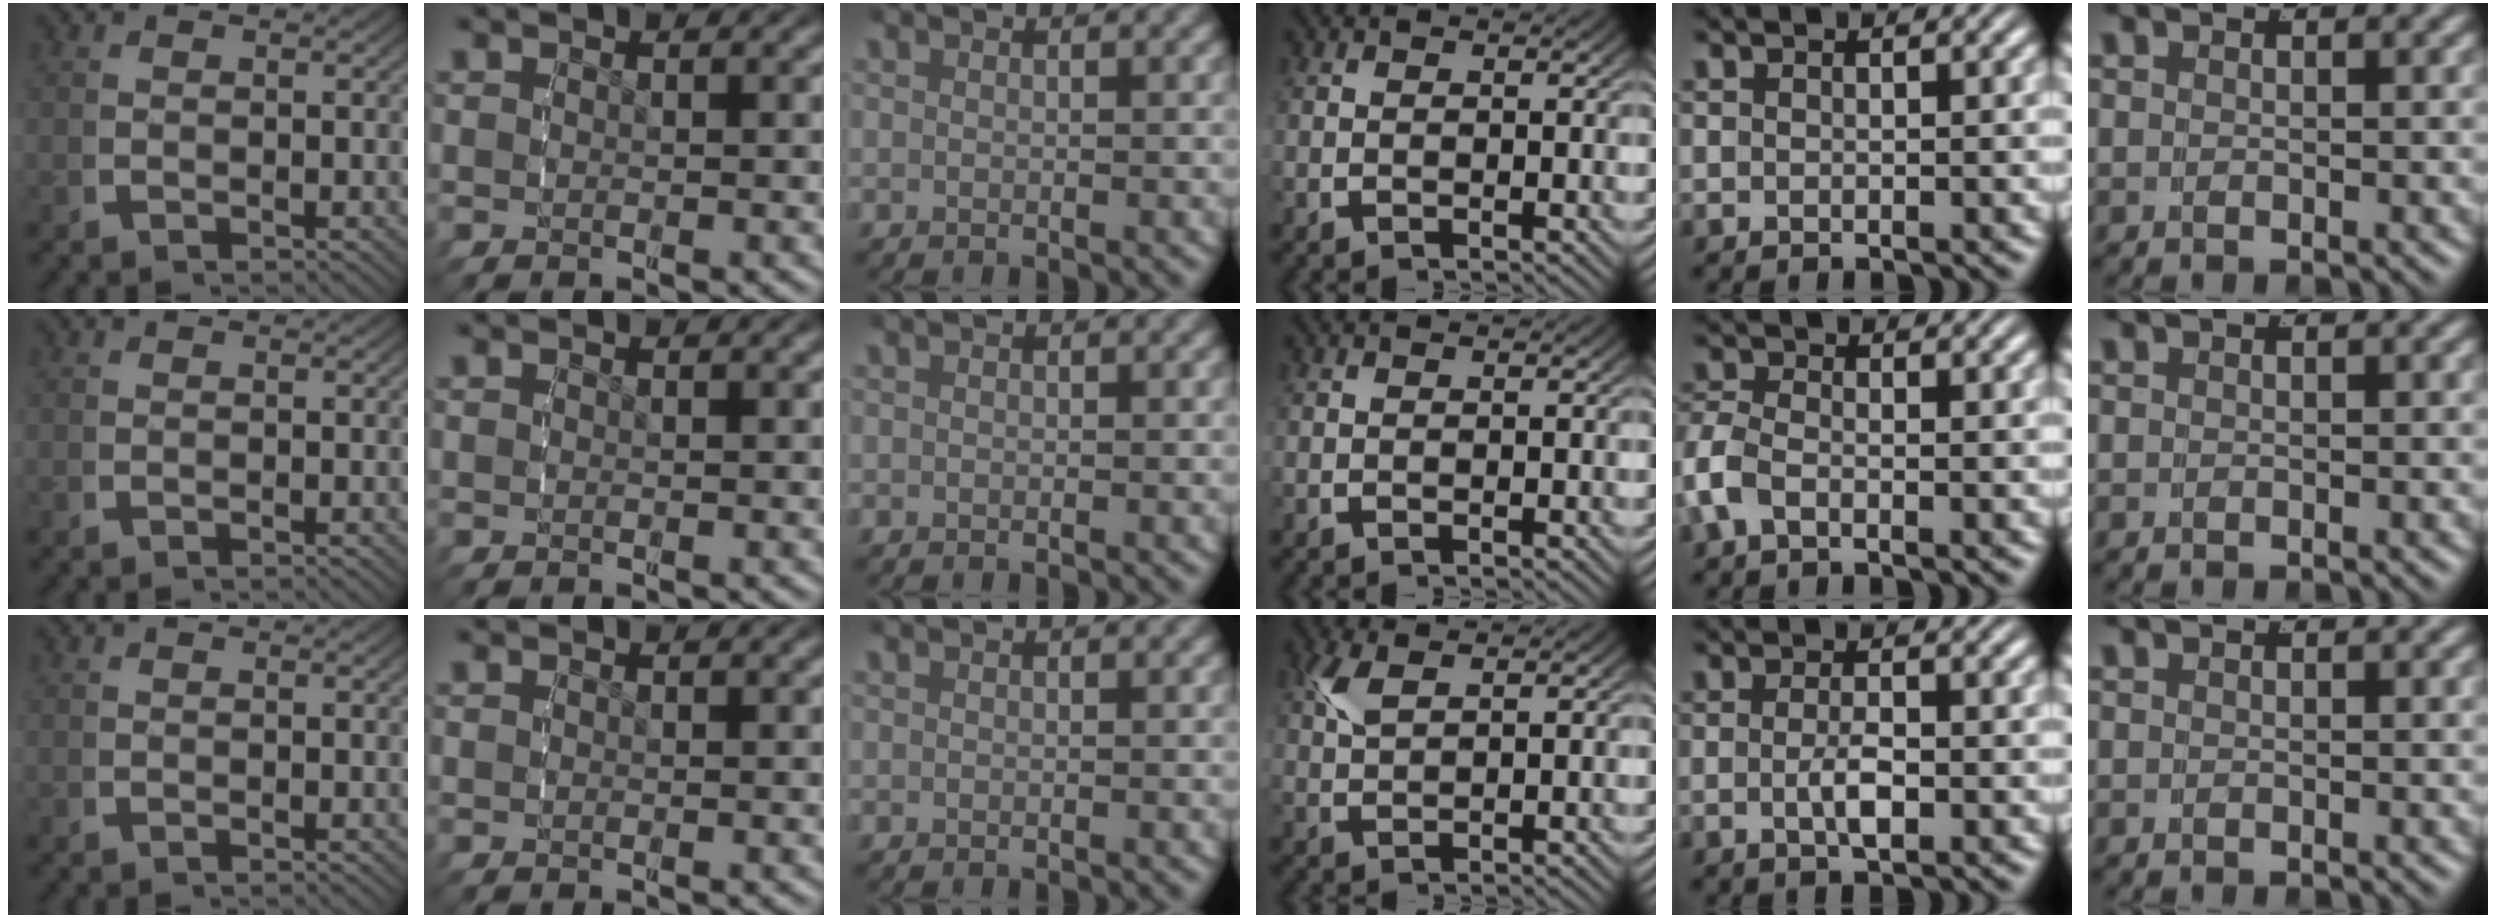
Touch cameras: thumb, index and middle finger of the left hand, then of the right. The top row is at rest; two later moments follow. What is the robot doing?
{"motion": "grasp_and_lifting", "object": "bottle cap"}